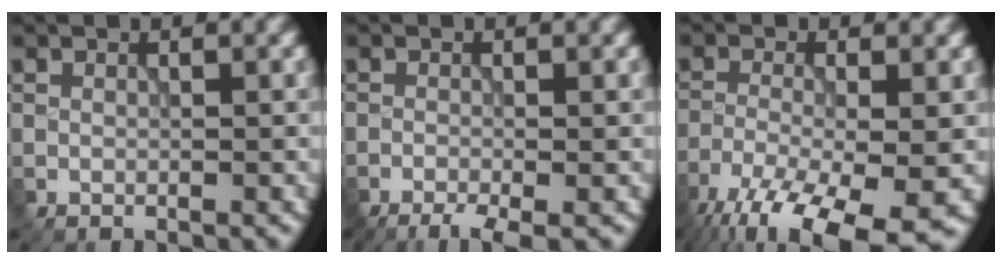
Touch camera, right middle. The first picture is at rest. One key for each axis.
{"total": 2.6, "fx": -1.9, "fy": 0.4, "fz": 1.8, "tx": -0.030, "ty": -0.004, "tz": -0.039}
{"total": 11.8, "fx": -7.7, "fy": 3.5, "fz": 8.2, "tx": -0.165, "ty": -0.045, "tz": -0.121}